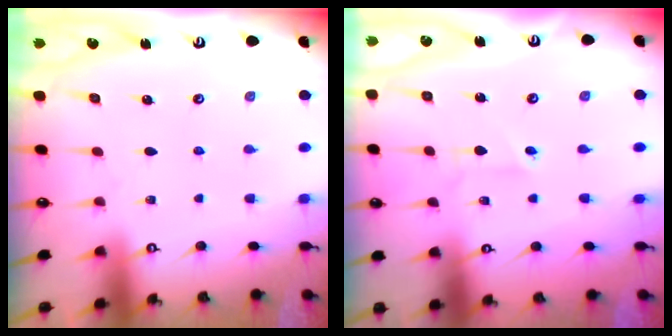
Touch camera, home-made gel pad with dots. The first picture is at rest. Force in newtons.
{"total": 1.7, "press": 1.7, "slide": 0.2}